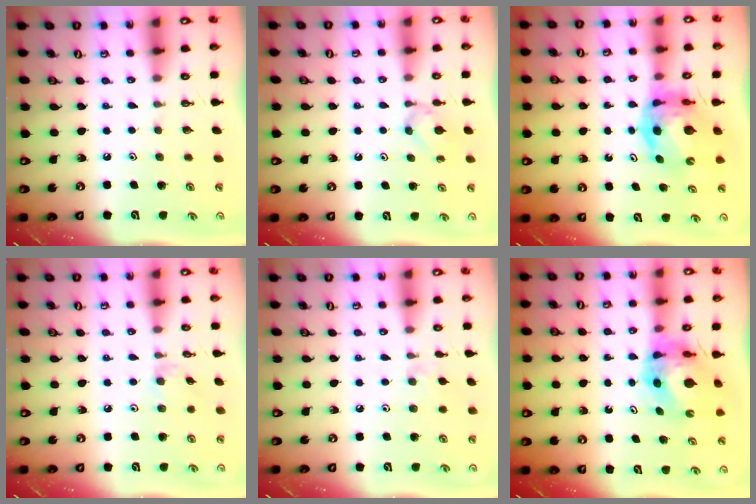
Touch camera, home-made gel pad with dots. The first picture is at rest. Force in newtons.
{"total": 3.4, "press": 3.3, "slide": 0.7}
{"total": 8.6, "press": 8.5, "slide": 0.9}
{"total": 3.0, "press": 3.0, "slide": 0.5}
{"total": 1.5, "press": 1.4, "slide": 0.4}
{"total": 8.1, "press": 8.1, "slide": 0.7}